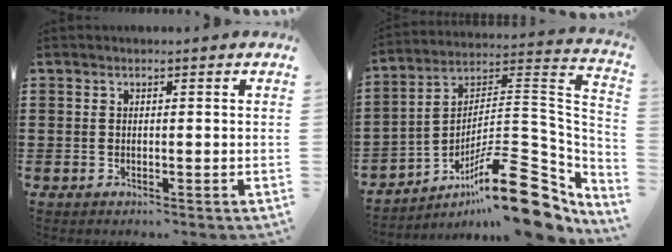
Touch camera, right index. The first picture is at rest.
{"total": 18.3, "force": [-11.0, 5.0, 13.7], "torque": [-0.199, 0.038, -0.187]}